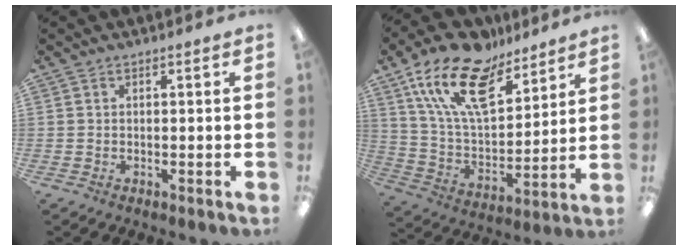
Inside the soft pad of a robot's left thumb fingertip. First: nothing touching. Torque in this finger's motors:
{"motor_torque": [0.40, 0.40, 1.33, -1.44, 0.41]}